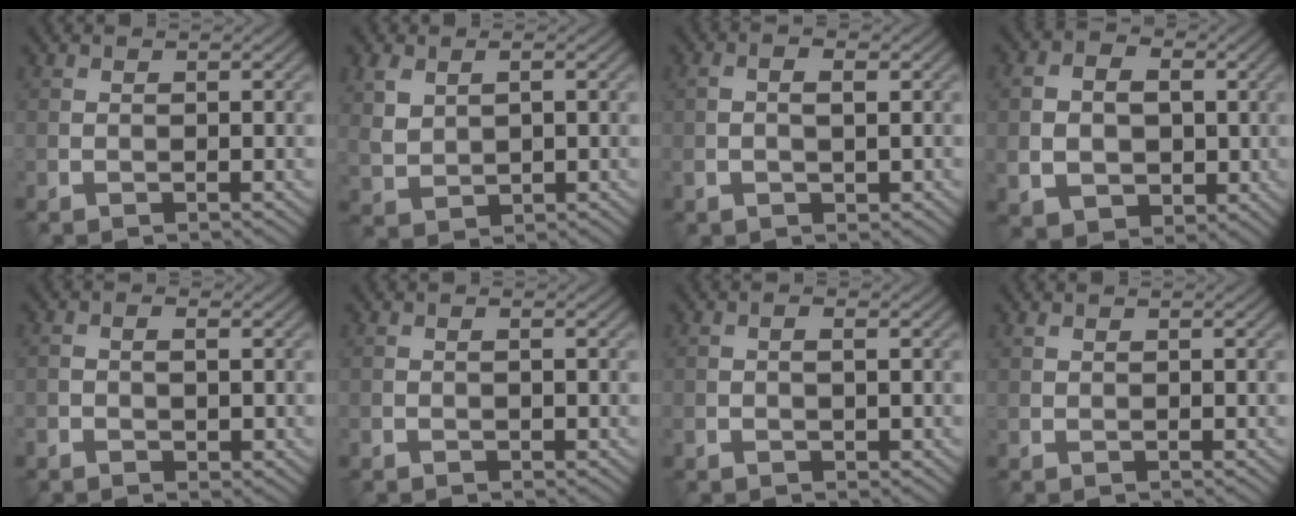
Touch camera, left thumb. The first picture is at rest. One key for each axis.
{"total": 4.0, "fx": 1.4, "fy": 2.7, "fz": 2.5, "tx": -0.066, "ty": -0.003, "tz": 0.033}
{"total": 3.2, "fx": -0.3, "fy": 1.6, "fz": 2.7, "tx": -0.055, "ty": 0.000, "tz": -0.005}
{"total": 7.4, "fx": -0.3, "fy": 5.7, "fz": 4.7, "tx": -0.098, "ty": -0.006, "tz": -0.007}
{"total": 2.7, "fx": -0.7, "fy": 1.5, "fz": 2.1, "tx": -0.038, "ty": -0.003, "tz": -0.011}
{"total": 0.7, "fx": -0.3, "fy": 0.4, "fz": 0.5, "tx": -0.008, "ty": 0.000, "tz": -0.004}
{"total": 1.7, "fx": -0.2, "fy": 0.9, "fz": 1.4, "tx": -0.024, "ty": 0.000, "tz": -0.002}
{"total": 0.6, "fx": 0.4, "fy": 0.4, "fz": 0.4, "tx": -0.010, "ty": 0.001, "tz": 0.008}